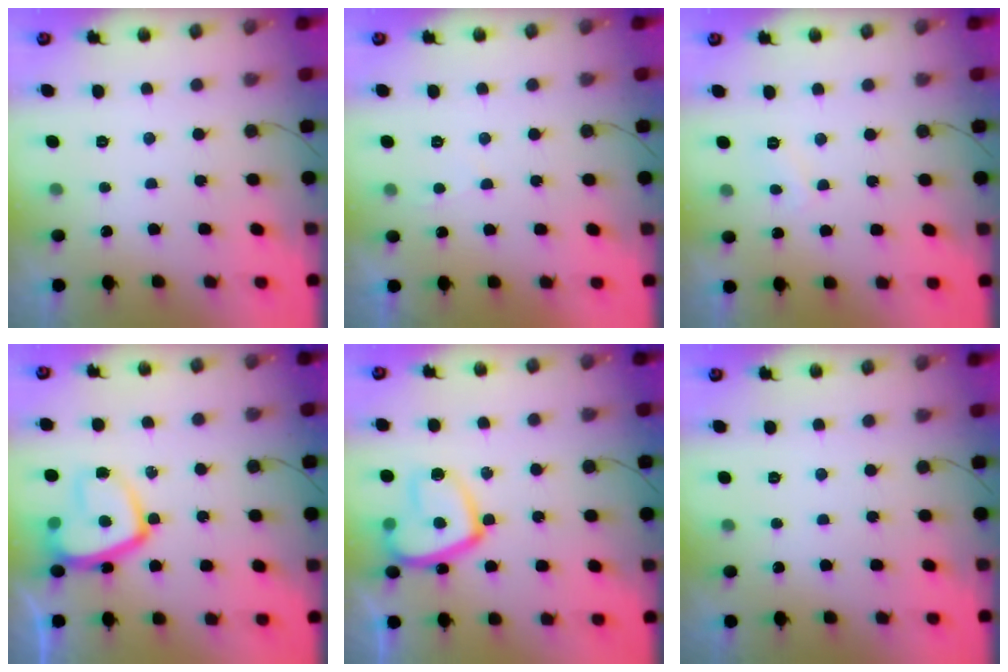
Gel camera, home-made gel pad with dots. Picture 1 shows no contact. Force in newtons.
{"total": 2.0, "press": 1.9, "slide": 0.3}
{"total": 3.0, "press": 3.0, "slide": 0.4}
{"total": 14.4, "press": 14.3, "slide": 1.4}
{"total": 14.7, "press": 14.6, "slide": 1.6}
{"total": 0.0}